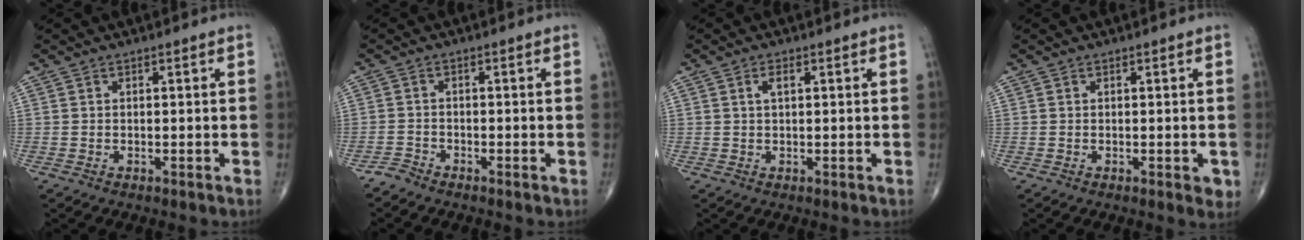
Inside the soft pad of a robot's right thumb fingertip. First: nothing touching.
{"total": 1.7, "force": [-1.7, 0.4, 0.0], "torque": [0.002, -0.005, -0.038]}
{"total": 2.0, "force": [0.7, 0.9, 1.7], "torque": [-0.031, 0.003, 0.015]}
{"total": 1.9, "force": [-0.3, 1.0, 1.6], "torque": [-0.010, -0.002, -0.004]}